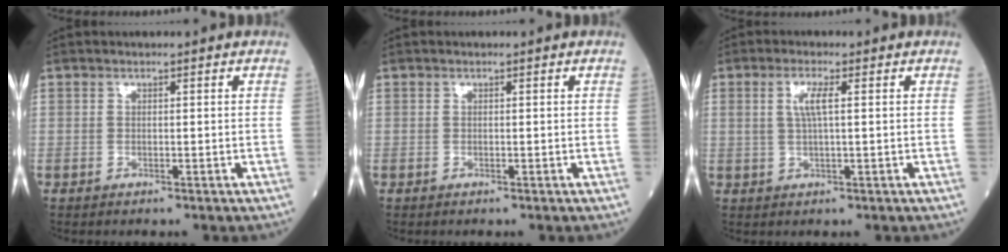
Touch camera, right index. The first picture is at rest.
{"total": 0.0}
{"total": 3.4, "force": [0.9, 0.4, 3.3], "torque": [-0.071, 0.004, 0.017]}